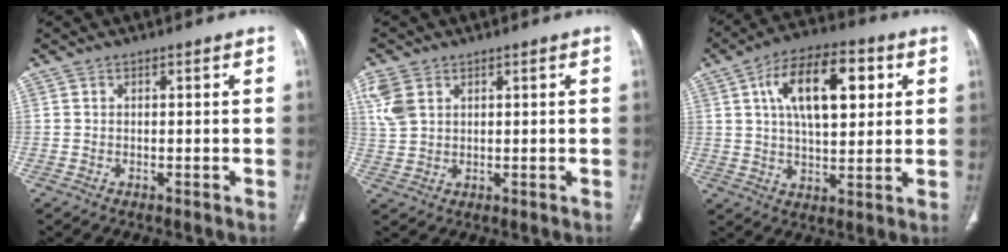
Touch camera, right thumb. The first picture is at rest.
{"total": 5.8, "force": [2.5, 3.8, 3.5], "torque": [-0.082, 0.000, 0.059]}
{"total": 16.9, "force": [5.3, 8.1, 13.8], "torque": [-0.201, 0.002, 0.085]}